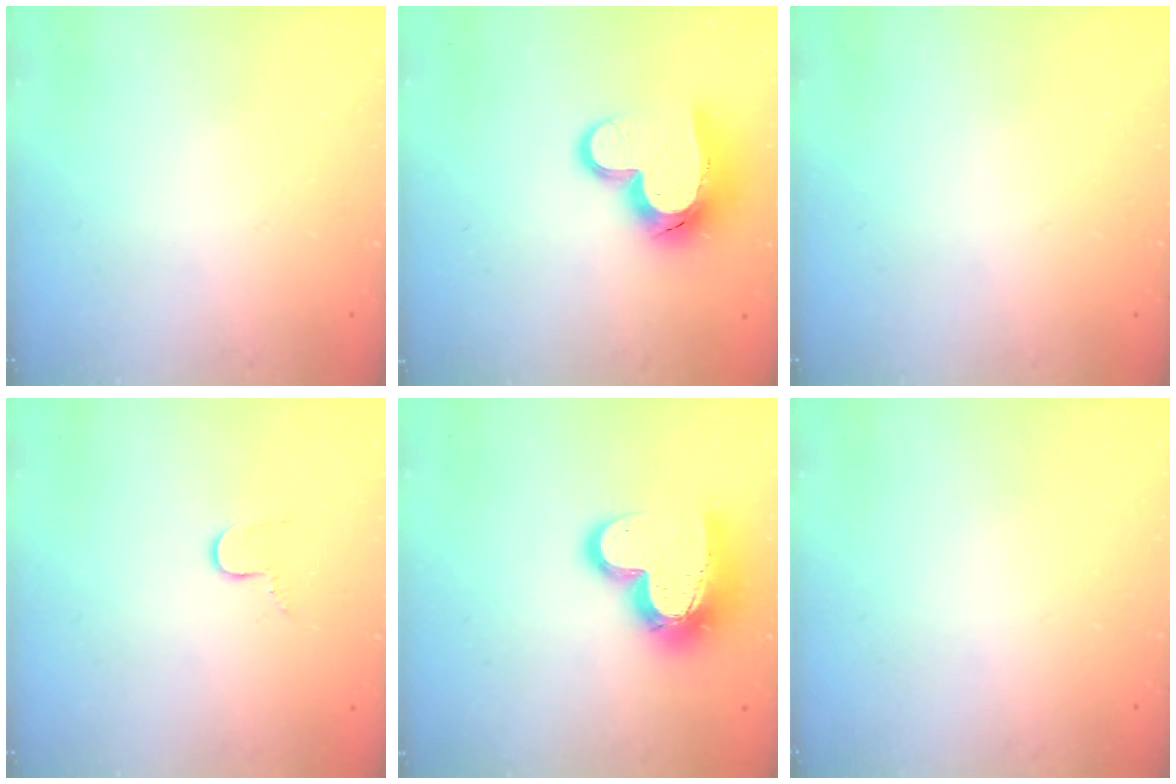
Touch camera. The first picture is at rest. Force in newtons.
{"total": 14.9, "press": 14.9, "slide": 0.9}
{"total": 0.0}
{"total": 4.8, "press": 4.8, "slide": 0.5}
{"total": 17.4, "press": 17.4, "slide": 1.3}
{"total": 0.0}